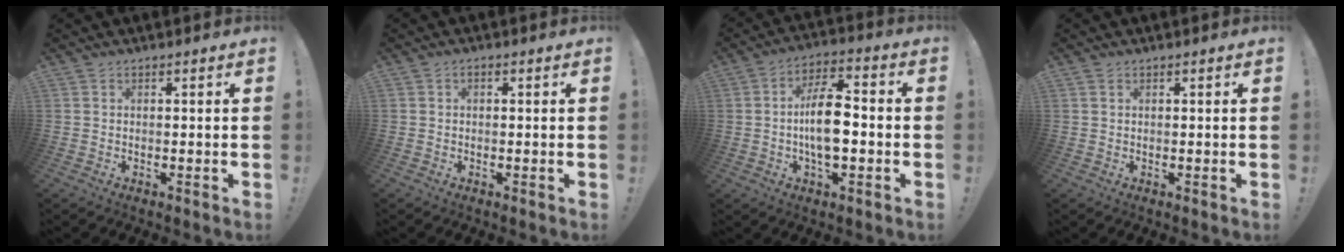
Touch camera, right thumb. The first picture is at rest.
{"total": 0.8, "force": [-0.3, 0.6, 0.5], "torque": [-0.008, 0.003, -0.007]}
{"total": 12.6, "force": [-1.9, 6.6, 10.6], "torque": [-0.193, 0.016, -0.033]}
{"total": 0.6, "force": [0.4, 0.5, 0.2], "torque": [-0.006, 0.002, 0.008]}